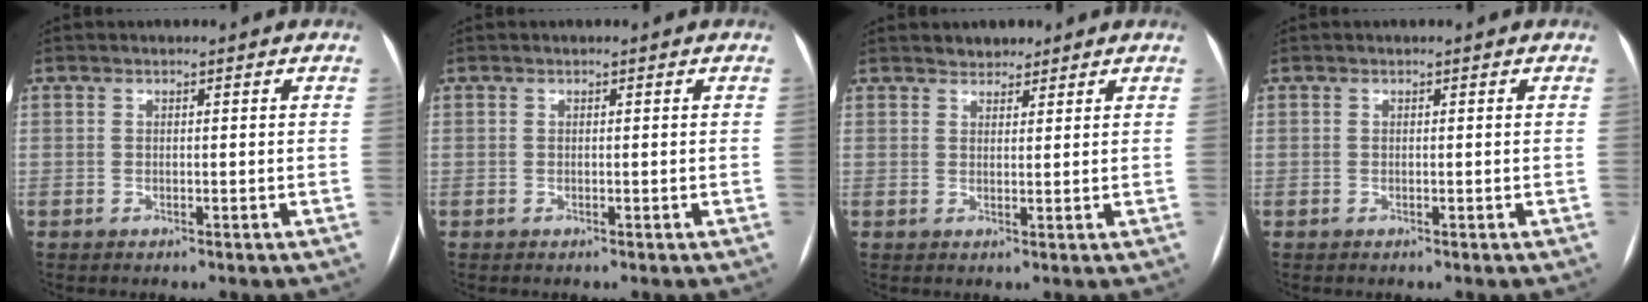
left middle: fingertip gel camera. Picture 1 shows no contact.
{"total": 0.0}
{"total": 2.3, "force": [2.0, 1.2, 0.2], "torque": [-0.004, 0.008, 0.030]}
{"total": 0.0}